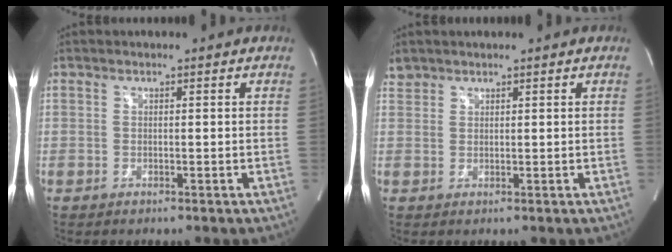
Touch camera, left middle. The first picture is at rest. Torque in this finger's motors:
{"motor_torque": [-0.12, -0.22, -0.07, 0.01]}